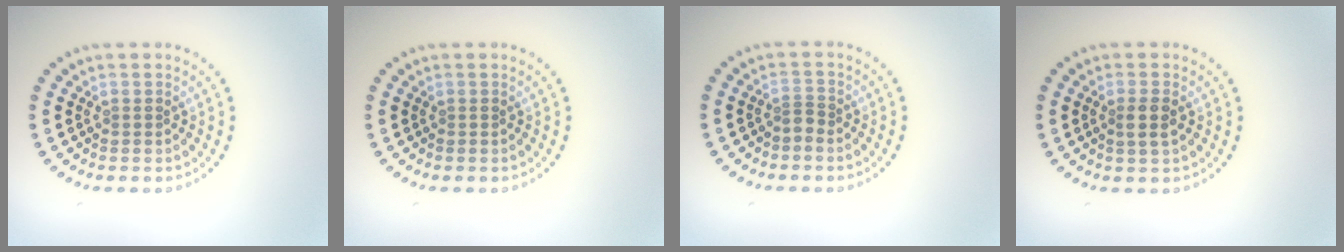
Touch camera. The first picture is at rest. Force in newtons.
{"total": 0.0}
{"total": 0.8, "press": 0.4, "slide": 0.7}
{"total": 1.8, "press": 1.7, "slide": 0.7}